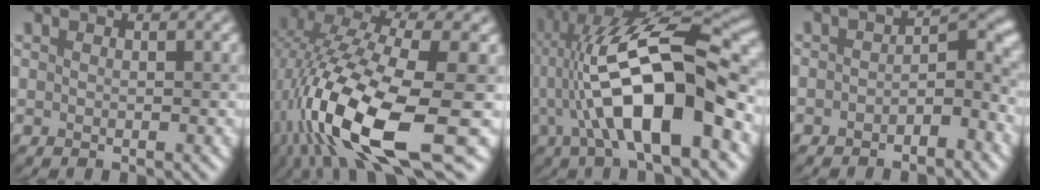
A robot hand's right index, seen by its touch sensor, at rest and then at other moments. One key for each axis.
{"total": 14.4, "fx": -4.1, "fy": 4.8, "fz": 12.9, "tx": -0.262, "ty": -0.010, "tz": -0.072}
{"total": 13.8, "fx": -1.5, "fy": 4.3, "fz": 13.0, "tx": -0.211, "ty": 0.024, "tz": -0.035}
{"total": 3.2, "fx": -1.5, "fy": 1.5, "fz": 2.4, "tx": -0.032, "ty": 0.013, "tz": -0.030}